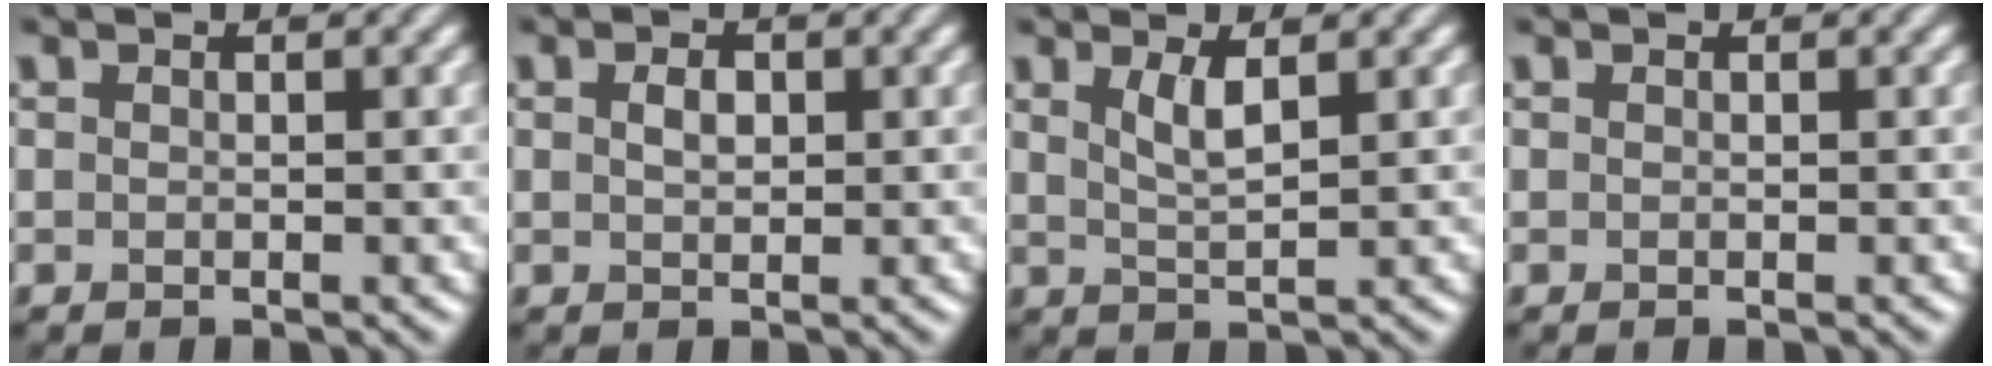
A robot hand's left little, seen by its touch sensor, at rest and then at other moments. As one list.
[{"total": 1.5, "force": [0.3, 0.9, 1.1], "torque": [-0.021, 0.002, 0.006]}, {"total": 2.2, "force": [1.1, 0.5, 1.8], "torque": [-0.036, -0.004, 0.022]}, {"total": 0.0}]